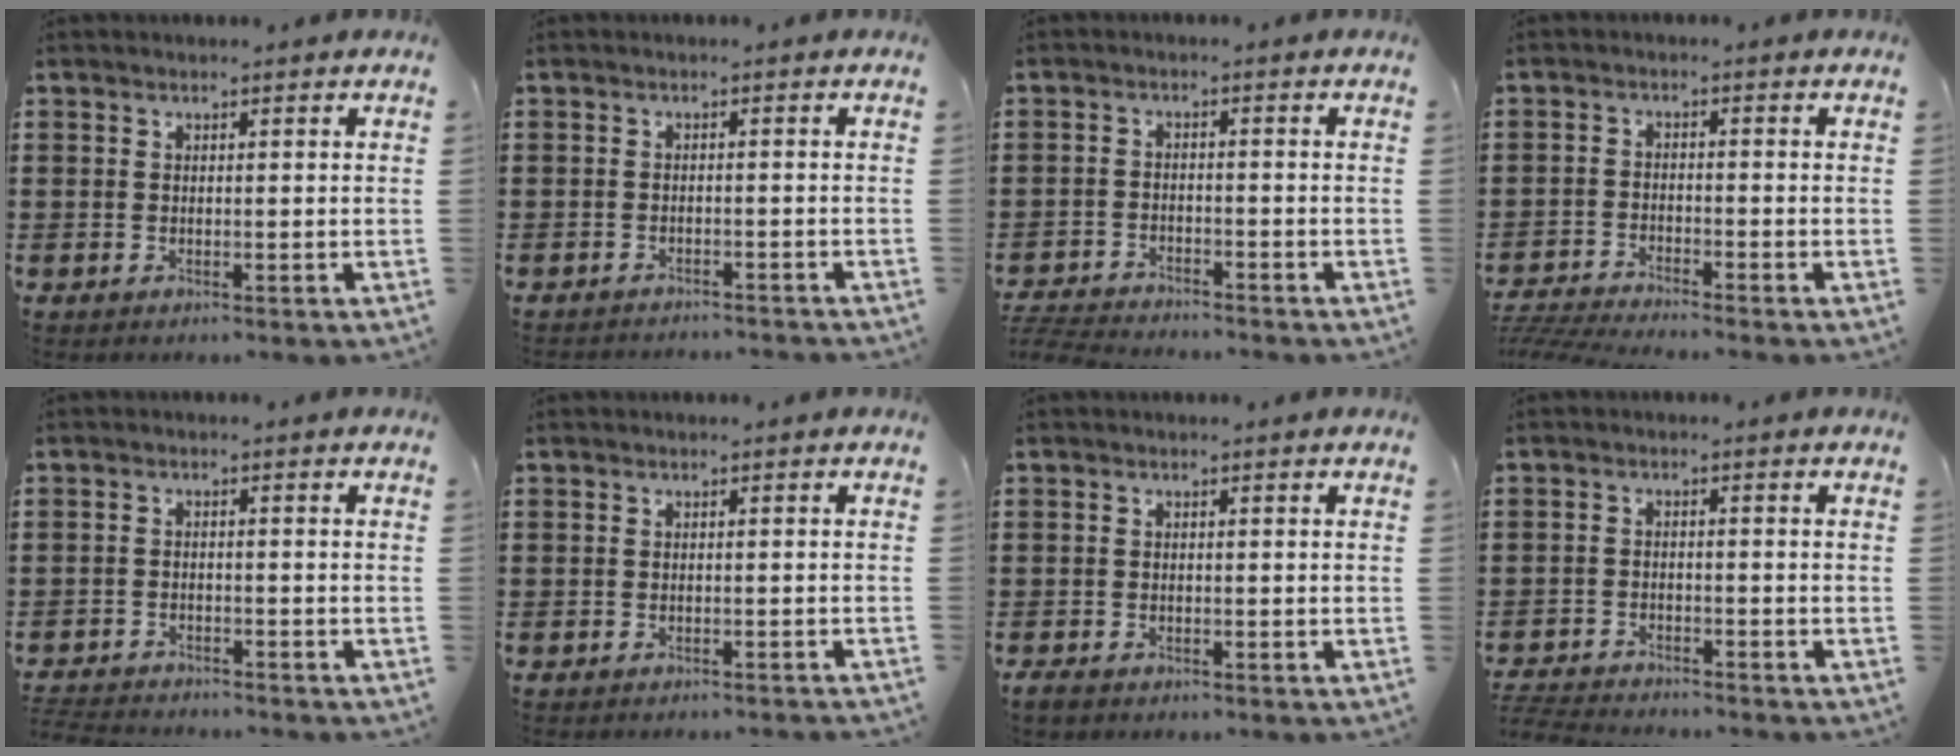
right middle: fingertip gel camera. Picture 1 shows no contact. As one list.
[{"total": 1.4, "force": [-1.4, 0.0, 0.1], "torque": [-0.005, 0.004, -0.029]}, {"total": 4.0, "force": [-4.0, 0.3, 0.5], "torque": [-0.023, -0.004, -0.088]}, {"total": 3.7, "force": [-3.6, -0.1, 0.7], "torque": [-0.034, -0.012, -0.081]}, {"total": 2.7, "force": [-2.7, 0.2, 0.0], "torque": [-0.005, -0.003, -0.060]}, {"total": 0.8, "force": [-0.7, -0.1, 0.2], "torque": [-0.004, 0.000, -0.015]}, {"total": 0.9, "force": [-0.7, 0.4, 0.3], "torque": [-0.008, -0.002, -0.015]}, {"total": 3.5, "force": [-3.5, 0.3, 0.3], "torque": [-0.021, -0.006, -0.078]}]